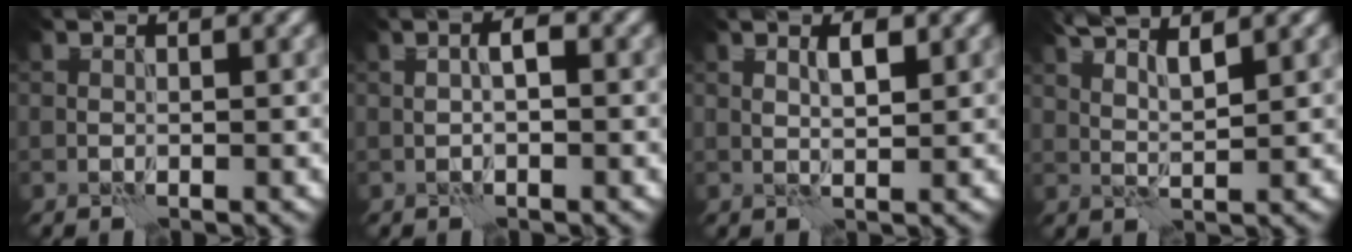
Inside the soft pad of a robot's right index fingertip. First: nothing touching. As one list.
[{"total": 1.7, "force": [0.1, 0.7, 1.6], "torque": [-0.025, 0.005, -0.001]}, {"total": 2.0, "force": [0.9, 0.6, 1.7], "torque": [-0.031, 0.000, 0.016]}, {"total": 4.2, "force": [2.8, 0.9, 3.0], "torque": [-0.054, 0.007, 0.045]}]